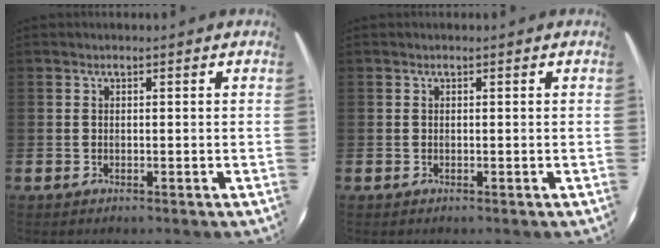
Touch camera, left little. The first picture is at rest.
{"total": 0.0}